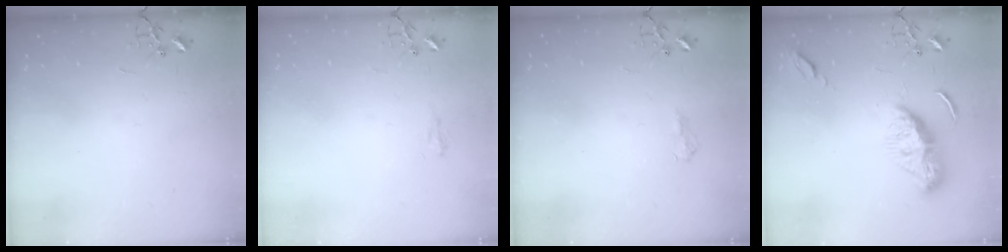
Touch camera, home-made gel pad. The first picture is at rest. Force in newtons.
{"total": 6.7, "press": 6.6, "slide": 0.7}
{"total": 7.3, "press": 7.2, "slide": 0.8}
{"total": 11.3, "press": 11.3, "slide": 0.3}